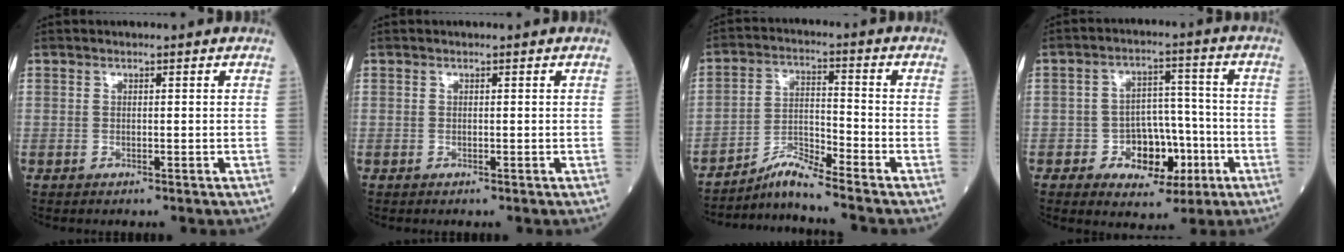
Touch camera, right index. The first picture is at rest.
{"total": 0.0}
{"total": 5.7, "force": [-5.4, -1.4, 1.4], "torque": [-0.032, -0.010, -0.099]}
{"total": 8.6, "force": [-3.0, 5.7, 5.7], "torque": [-0.079, 0.024, -0.039]}